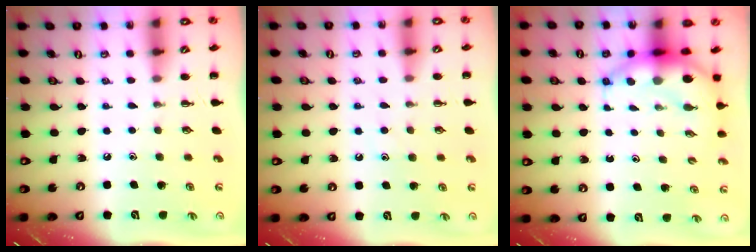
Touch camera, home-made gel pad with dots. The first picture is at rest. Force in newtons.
{"total": 6.4, "press": 6.3, "slide": 1.1}
{"total": 6.7, "press": 6.5, "slide": 1.5}